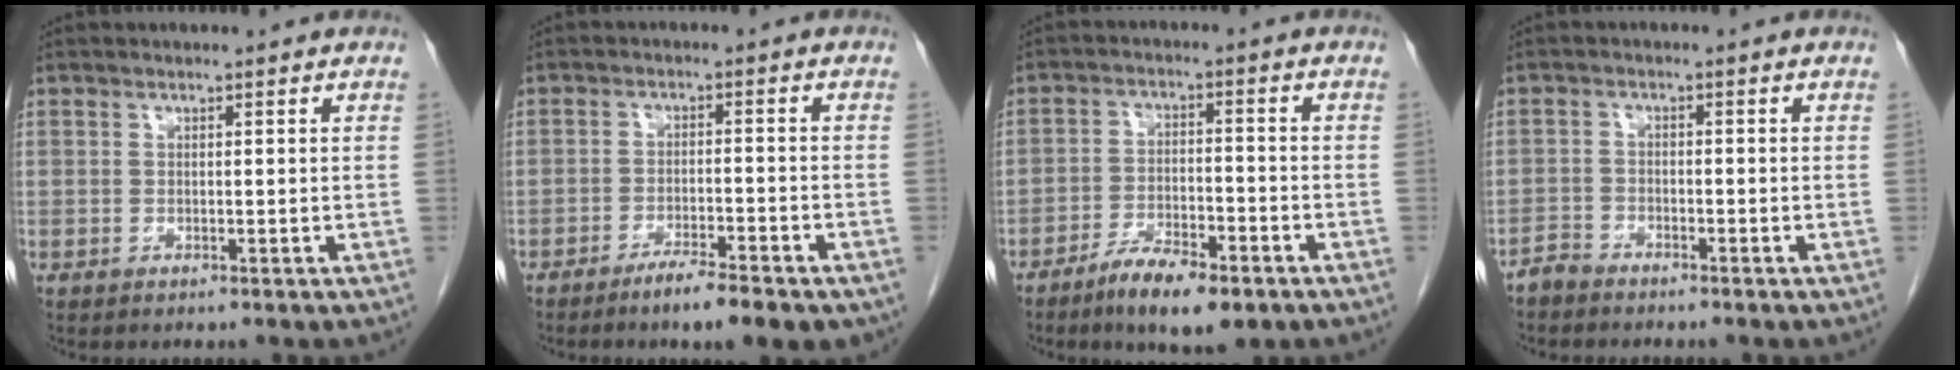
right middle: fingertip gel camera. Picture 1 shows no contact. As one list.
[{"total": 6.3, "force": [-4.4, 0.8, 4.5], "torque": [-0.067, -0.008, -0.067]}, {"total": 8.5, "force": [-5.7, 2.2, 6.0], "torque": [-0.102, -0.008, -0.091]}, {"total": 2.2, "force": [-2.1, 0.5, 0.0], "torque": [0.002, -0.002, -0.041]}]